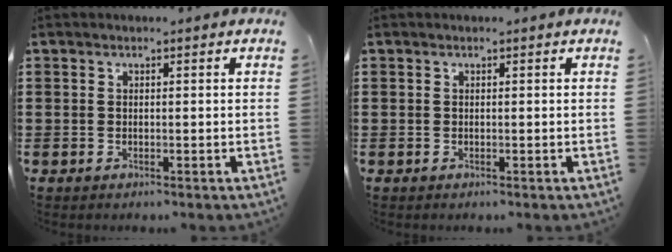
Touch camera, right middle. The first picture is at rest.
{"total": 0.0}